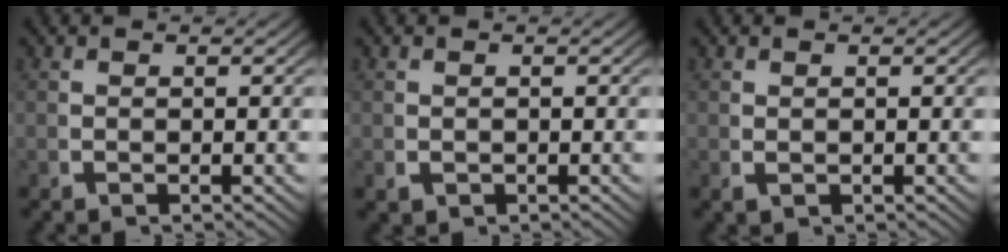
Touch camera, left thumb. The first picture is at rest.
{"total": 1.1, "force": [-0.3, 1.0, 0.4], "torque": [-0.013, -0.011, 0.003]}
{"total": 0.5, "force": [0.1, 0.3, 0.4], "torque": [-0.013, -0.006, 0.009]}